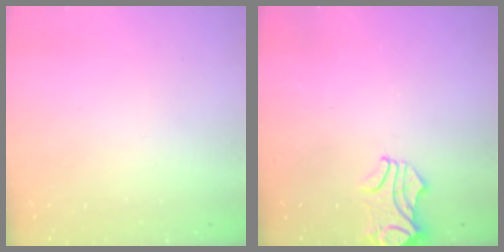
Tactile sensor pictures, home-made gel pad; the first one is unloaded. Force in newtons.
{"total": 1.2, "press": 1.2, "slide": 0.3}